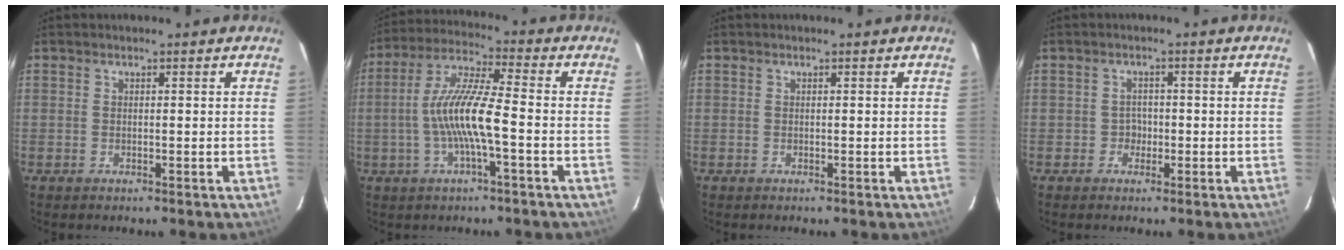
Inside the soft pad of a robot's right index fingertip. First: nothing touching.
{"total": 10.9, "force": [-2.3, 1.0, 10.6], "torque": [-0.216, 0.008, -0.046]}
{"total": 0.0}
{"total": 1.9, "force": [-0.8, 1.8, 0.1], "torque": [0.000, 0.007, -0.012]}